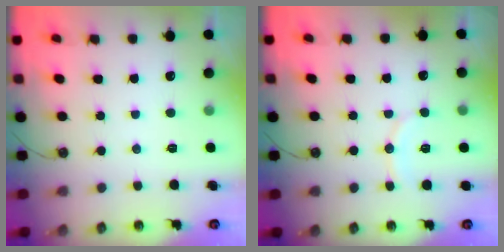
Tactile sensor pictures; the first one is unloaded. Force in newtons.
{"total": 7.1, "press": 6.9, "slide": 1.8}